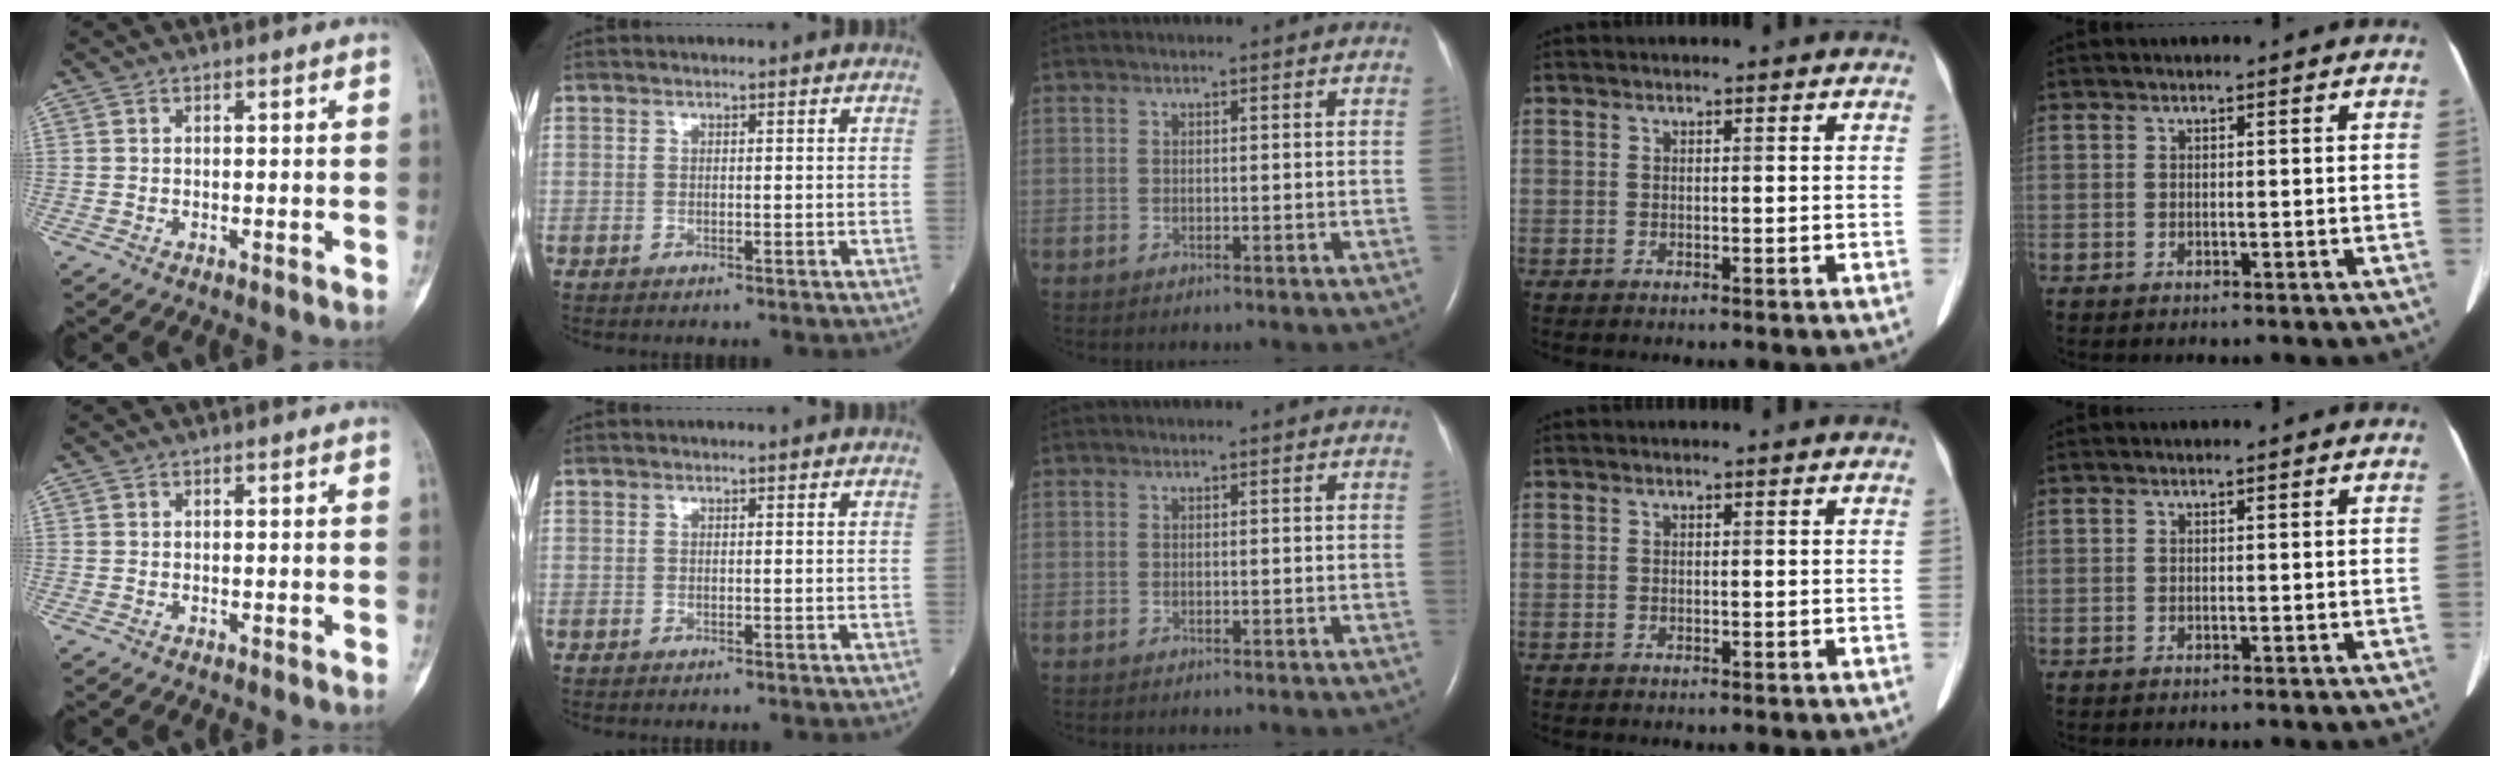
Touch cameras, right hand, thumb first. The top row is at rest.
{}